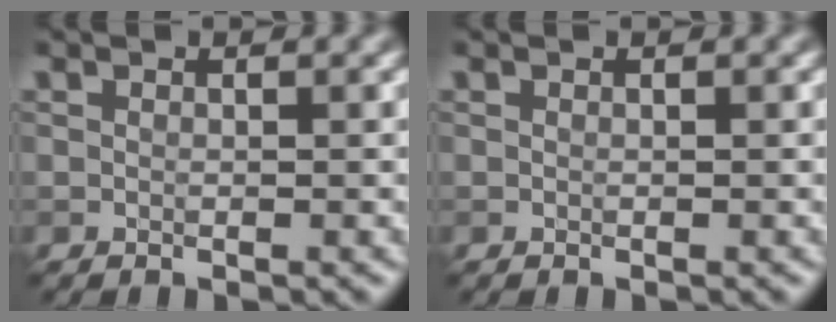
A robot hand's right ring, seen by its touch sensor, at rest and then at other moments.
{"total": 0.0}